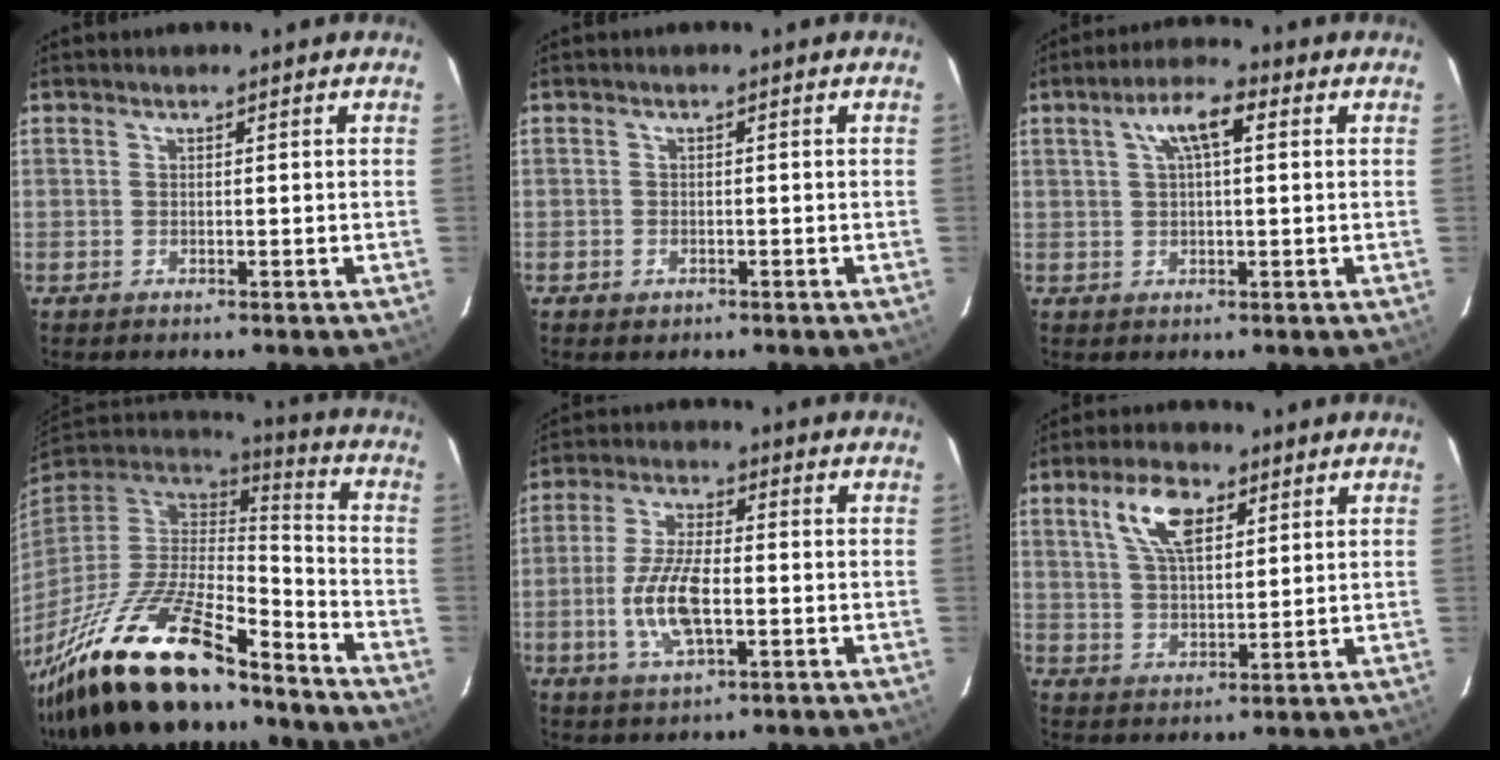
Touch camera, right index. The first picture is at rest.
{"total": 1.6, "force": [-0.9, 1.3, 0.4], "torque": [-0.008, 0.000, -0.012]}
{"total": 6.6, "force": [2.2, 2.1, 5.8], "torque": [-0.109, 0.019, 0.040]}
{"total": 27.9, "force": [-19.7, 8.6, 17.8], "torque": [-0.347, -0.045, -0.332]}
{"total": 10.4, "force": [-2.3, 4.1, 9.3], "torque": [-0.193, -0.001, -0.044]}
{"total": 9.0, "force": [4.2, 4.2, 6.7], "torque": [-0.126, 0.018, 0.080]}